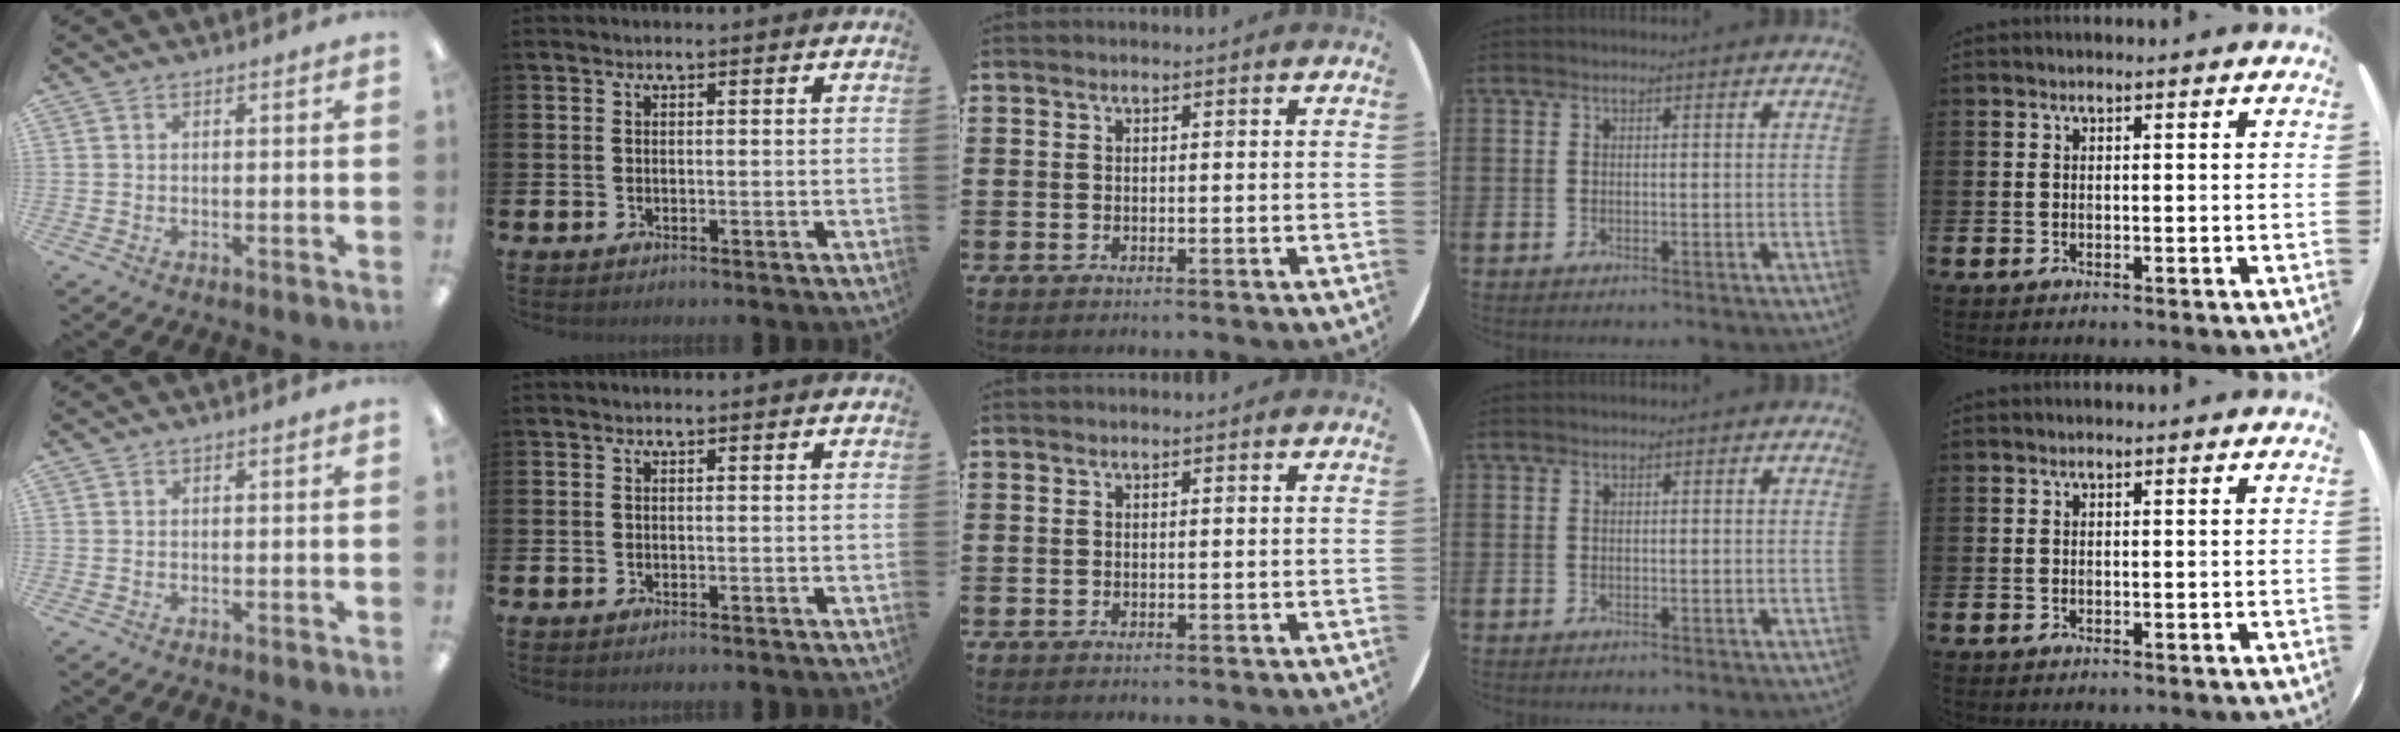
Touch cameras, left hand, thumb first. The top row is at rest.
{}